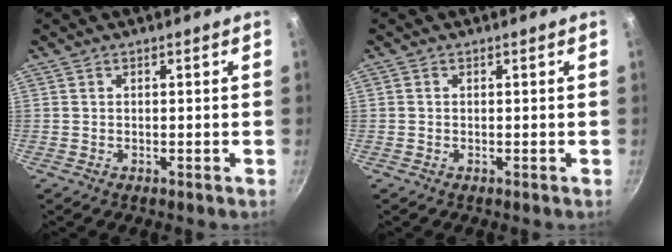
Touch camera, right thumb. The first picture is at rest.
{"total": 0.0}